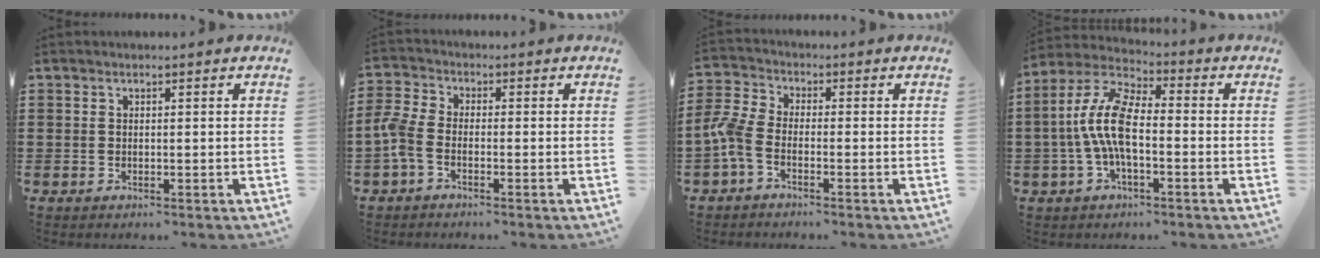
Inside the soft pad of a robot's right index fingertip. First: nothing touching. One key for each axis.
{"total": 3.5, "fx": -2.0, "fy": 1.6, "fz": 2.3, "tx": -0.077, "ty": -0.006, "tz": -0.050}
{"total": 4.4, "fx": -2.6, "fy": 1.8, "fz": 3.1, "tx": -0.105, "ty": -0.013, "tz": -0.062}
{"total": 9.7, "fx": -0.9, "fy": 3.8, "fz": 8.9, "tx": -0.206, "ty": -0.007, "tz": -0.023}